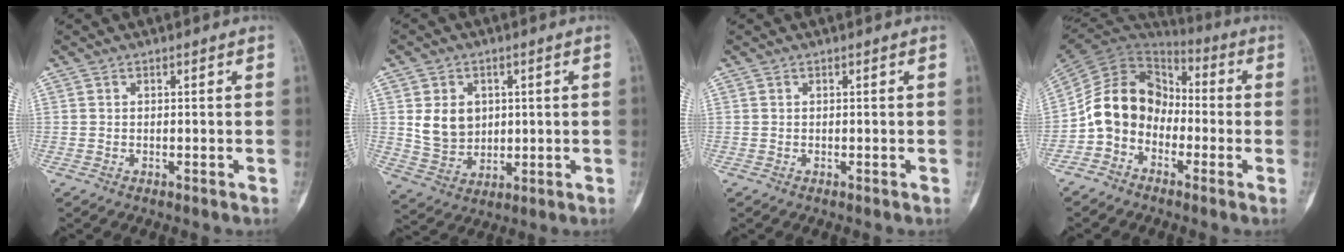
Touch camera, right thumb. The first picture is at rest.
{"total": 8.3, "force": [1.6, 6.9, 4.4], "torque": [-0.044, -0.012, 0.042]}
{"total": 0.0}
{"total": 13.0, "force": [-3.7, 10.6, 6.5], "torque": [-0.100, 0.066, -0.082]}